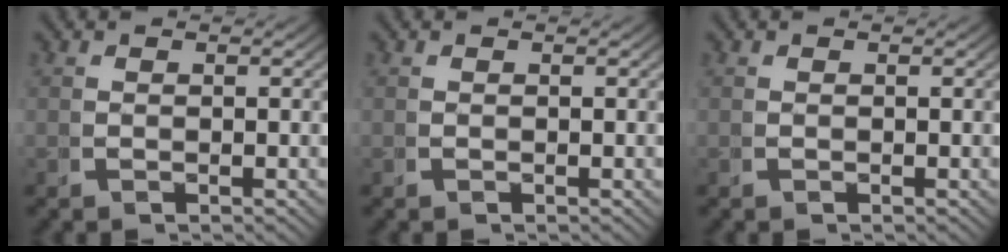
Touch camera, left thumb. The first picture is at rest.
{"total": 0.0}
{"total": 0.0}